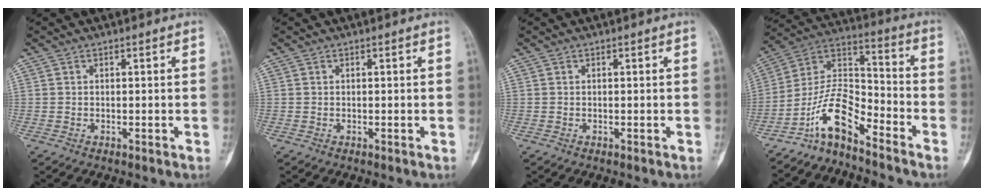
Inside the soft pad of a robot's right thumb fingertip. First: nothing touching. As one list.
[{"total": 0.0}, {"total": 0.0}, {"total": 11.0, "force": [-8.0, 3.7, 6.6], "torque": [-0.124, 0.093, -0.162]}]